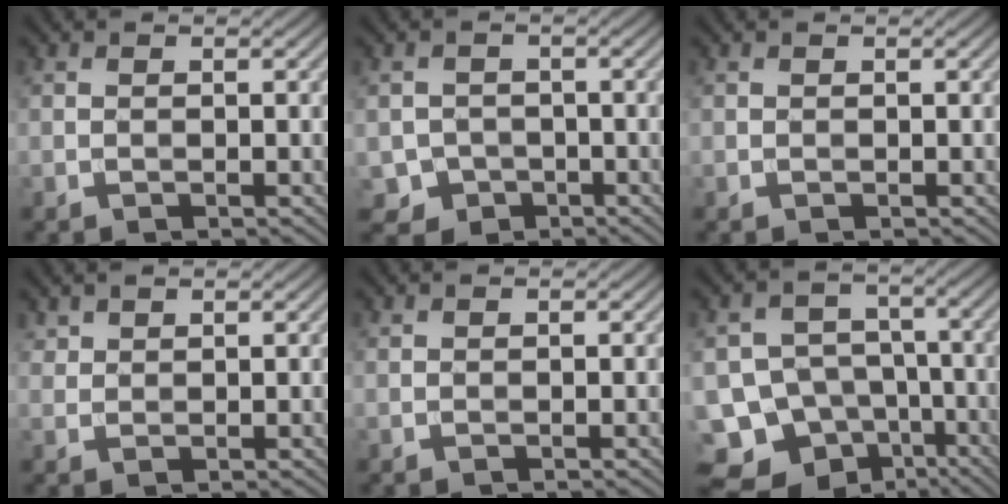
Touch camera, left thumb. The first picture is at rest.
{"total": 3.4, "force": [-1.7, 2.9, 0.8], "torque": [-0.015, -0.007, -0.033]}
{"total": 0.0}
{"total": 1.7, "force": [1.5, 0.7, 0.5], "torque": [-0.013, 0.002, 0.035]}
{"total": 0.0}
{"total": 14.6, "force": [-9.4, 10.5, 3.7], "torque": [-0.096, -0.037, -0.142]}